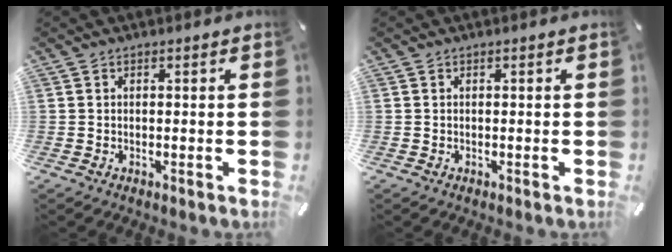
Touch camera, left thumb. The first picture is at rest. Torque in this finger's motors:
{"motor_torque": [-0.18, -0.23, -0.01, 0.01, 0.00]}